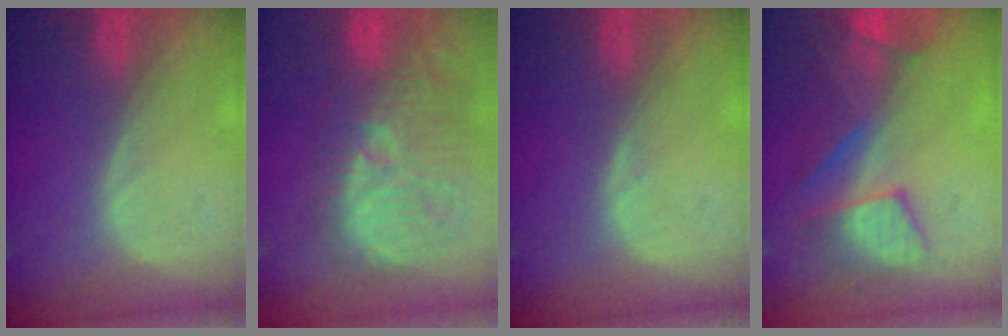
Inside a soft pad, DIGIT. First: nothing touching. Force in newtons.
{"total": 13.0, "press": 12.3, "slide": 4.3}
{"total": 0.5, "press": 0.5, "slide": 0.0}
{"total": 8.7, "press": 8.2, "slide": 2.8}